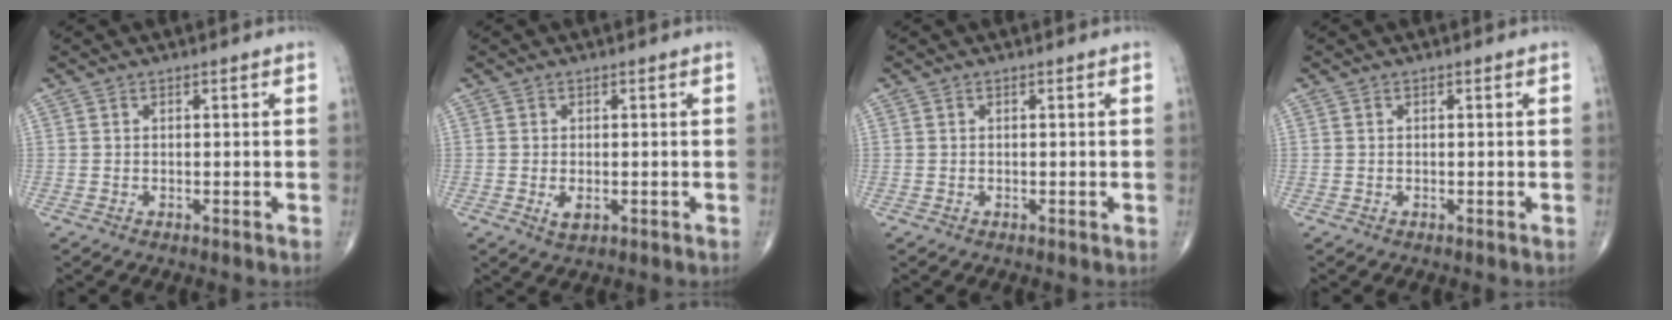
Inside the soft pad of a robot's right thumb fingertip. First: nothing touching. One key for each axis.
{"total": 2.3, "fx": -0.5, "fy": 1.2, "fz": 1.9, "tx": -0.031, "ty": -0.005, "tz": -0.007}
{"total": 0.0}
{"total": 0.0}